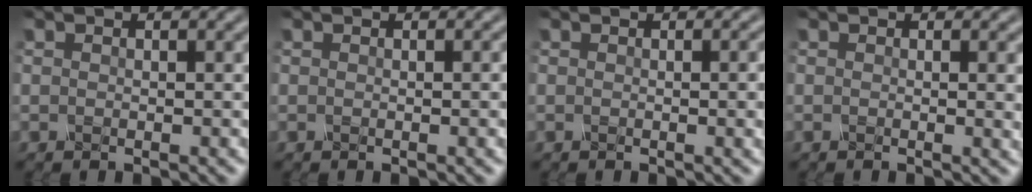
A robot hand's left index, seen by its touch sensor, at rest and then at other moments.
{"total": 1.4, "force": [-0.1, 0.5, 1.3], "torque": [-0.012, 0.003, -0.005]}
{"total": 3.3, "force": [-0.1, 1.2, 3.1], "torque": [-0.020, 0.009, -0.002]}
{"total": 2.5, "force": [0.1, 0.8, 2.4], "torque": [-0.020, 0.001, -0.003]}